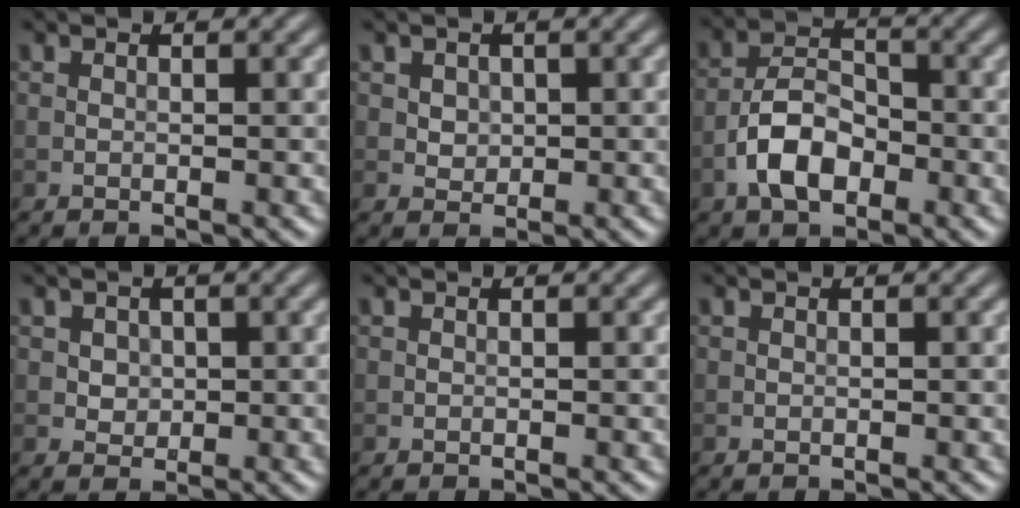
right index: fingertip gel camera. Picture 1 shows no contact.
{"total": 1.4, "force": [0.4, 1.2, 0.6], "torque": [-0.011, -0.003, 0.014]}
{"total": 5.2, "force": [-2.3, 3.0, 3.6], "torque": [-0.061, 0.007, -0.049]}
{"total": 1.7, "force": [0.5, 1.4, 0.7], "torque": [-0.014, 0.000, 0.016]}
{"total": 0.0}
{"total": 0.0}